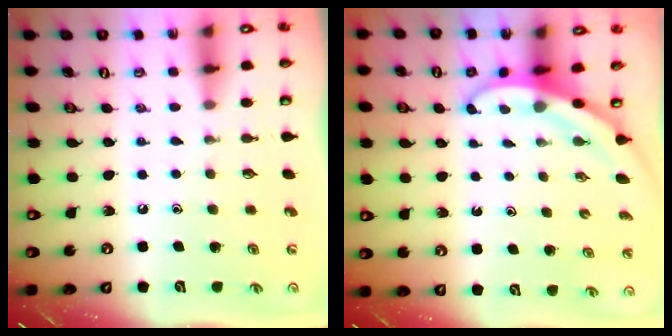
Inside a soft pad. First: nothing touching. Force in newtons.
{"total": 3.2, "press": 3.2, "slide": 0.2}